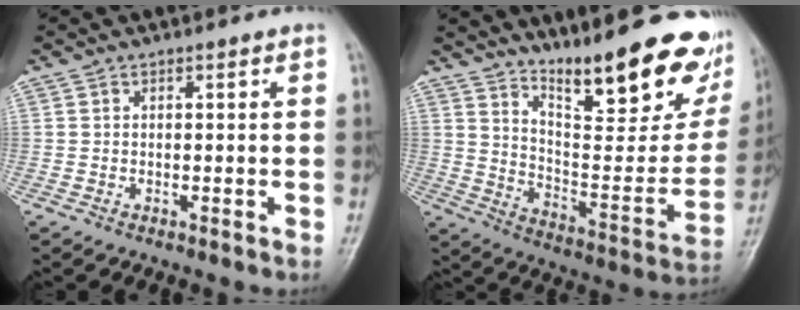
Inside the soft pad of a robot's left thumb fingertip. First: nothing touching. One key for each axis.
{"total": 25.5, "fx": 17.8, "fy": 7.1, "fz": 16.8, "tx": -0.203, "ty": -0.109, "tz": 0.266}